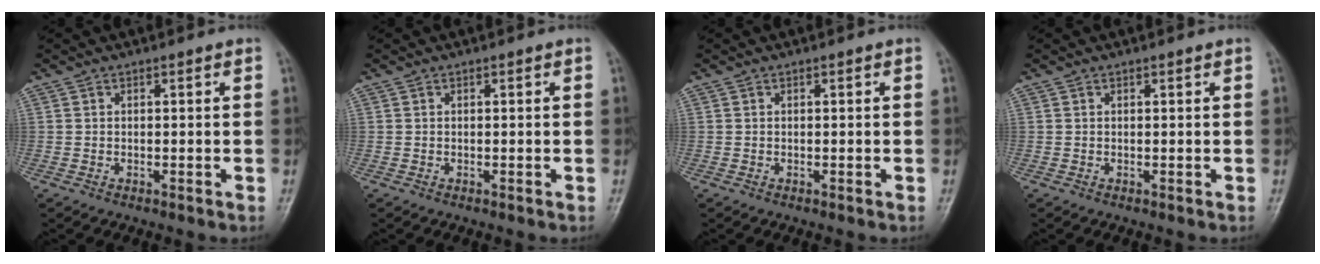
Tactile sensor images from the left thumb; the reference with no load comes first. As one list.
[{"total": 0.0}, {"total": 0.0}, {"total": 0.0}]